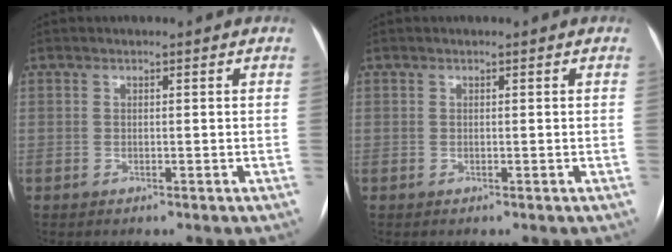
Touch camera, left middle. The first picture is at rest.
{"total": 0.0}